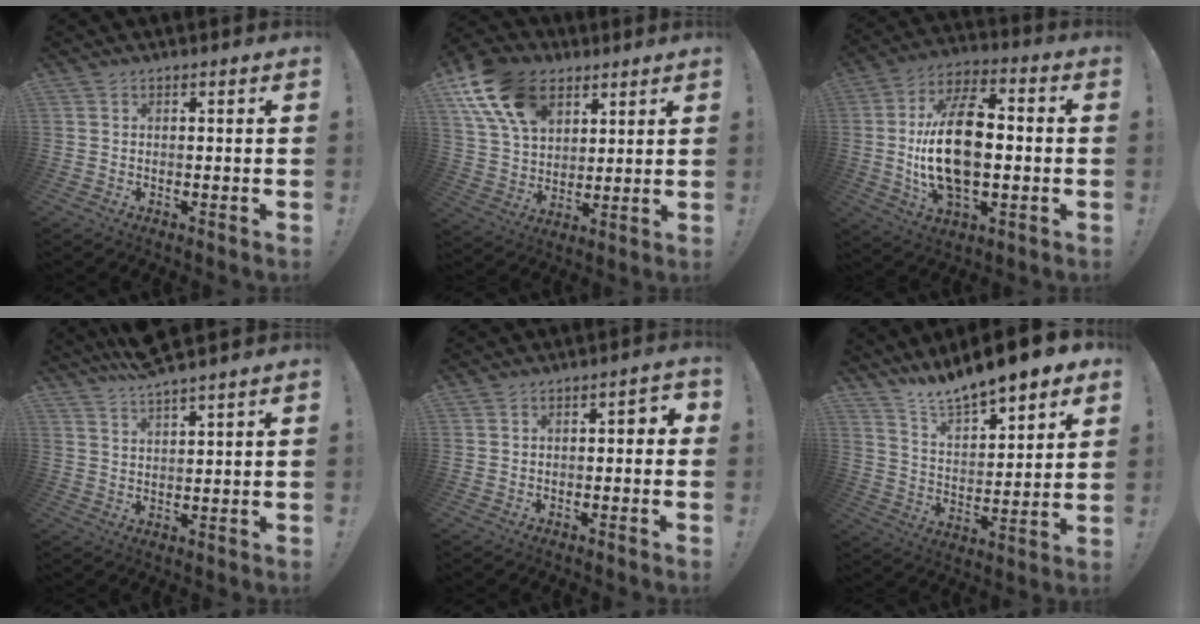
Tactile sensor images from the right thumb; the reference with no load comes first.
{"total": 18.1, "force": [9.1, 12.1, 9.9], "torque": [-0.176, -0.038, 0.172]}
{"total": 21.2, "force": [-0.6, 11.9, 17.6], "torque": [-0.313, 0.000, -0.013]}
{"total": 5.8, "force": [5.3, -0.2, 2.2], "torque": [-0.045, -0.029, 0.095]}
{"total": 2.6, "force": [-1.7, 1.0, 1.8], "torque": [-0.024, 0.007, -0.033]}
{"total": 11.1, "force": [10.5, 1.7, 3.2], "torque": [-0.067, -0.095, 0.185]}